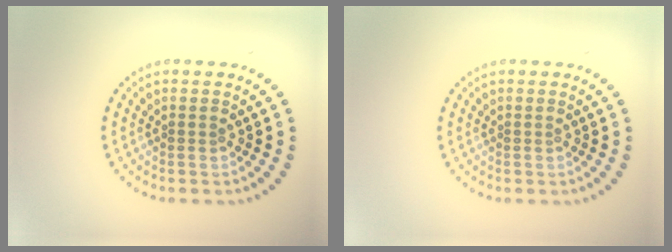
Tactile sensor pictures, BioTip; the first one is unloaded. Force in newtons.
{"total": 0.0}